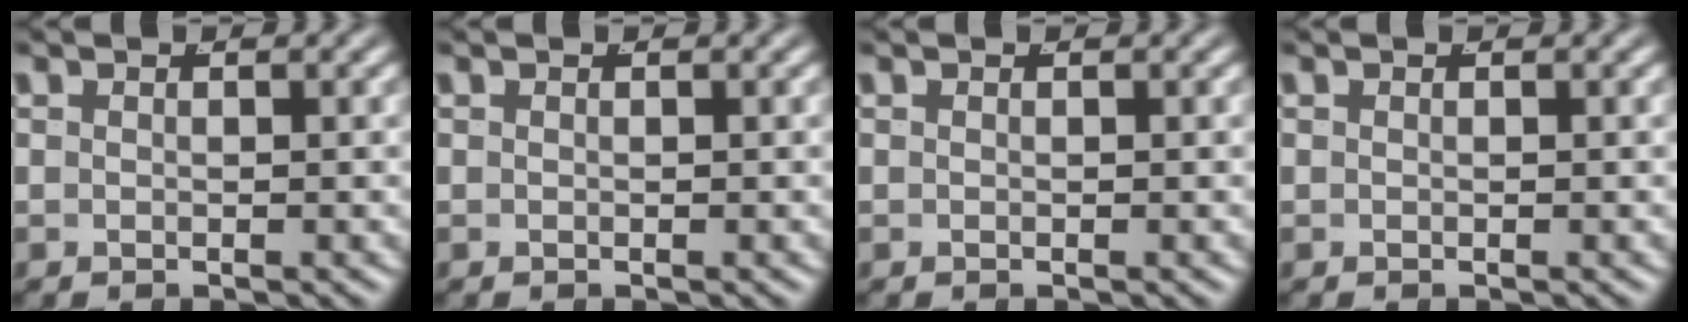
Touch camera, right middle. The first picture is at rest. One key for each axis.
{"total": 0.0}
{"total": 0.0}
{"total": 0.0}